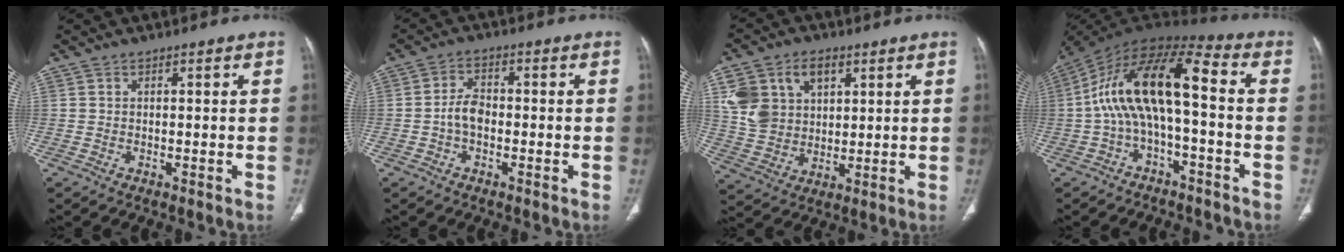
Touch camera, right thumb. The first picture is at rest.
{"total": 4.1, "force": [-1.1, 2.6, 3.1], "torque": [-0.051, 0.016, -0.025]}
{"total": 12.8, "force": [4.7, 9.5, 7.2], "torque": [-0.109, -0.007, 0.099]}
{"total": 15.2, "force": [-1.2, 5.9, 13.9], "torque": [-0.265, 0.067, -0.030]}